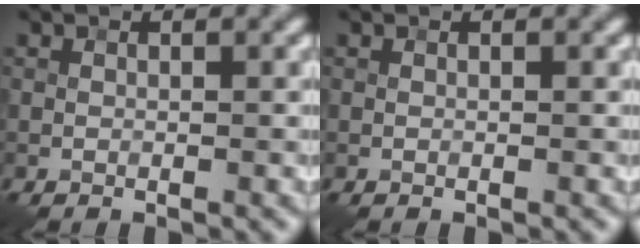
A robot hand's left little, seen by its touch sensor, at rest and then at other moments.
{"total": 0.0}